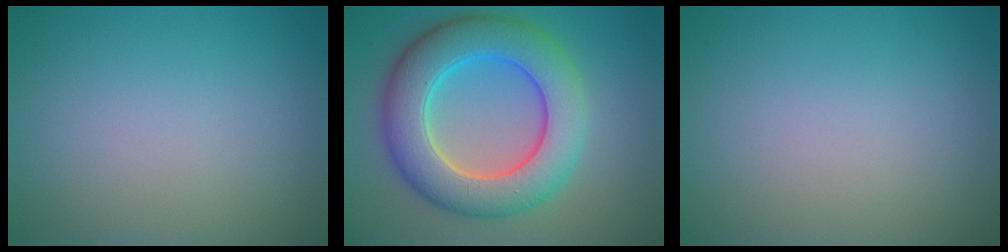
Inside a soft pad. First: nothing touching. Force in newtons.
{"total": 9.2, "press": 9.2, "slide": 0.3}
{"total": 0.0}